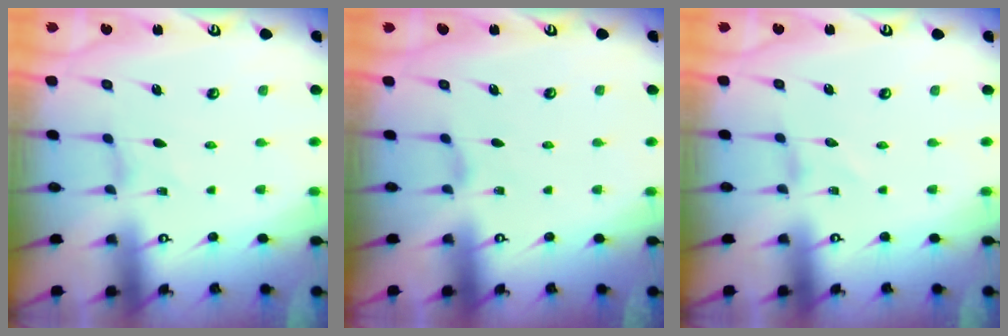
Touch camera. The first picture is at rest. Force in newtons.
{"total": 0.0}
{"total": 0.0}